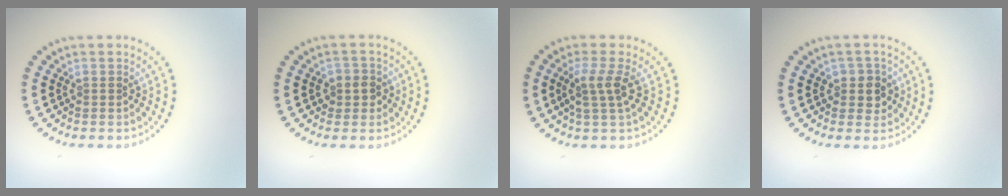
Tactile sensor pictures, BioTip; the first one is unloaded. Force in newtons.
{"total": 1.9, "press": 1.8, "slide": 0.7}
{"total": 2.4, "press": 1.9, "slide": 1.5}
{"total": 2.1, "press": 1.9, "slide": 0.9}